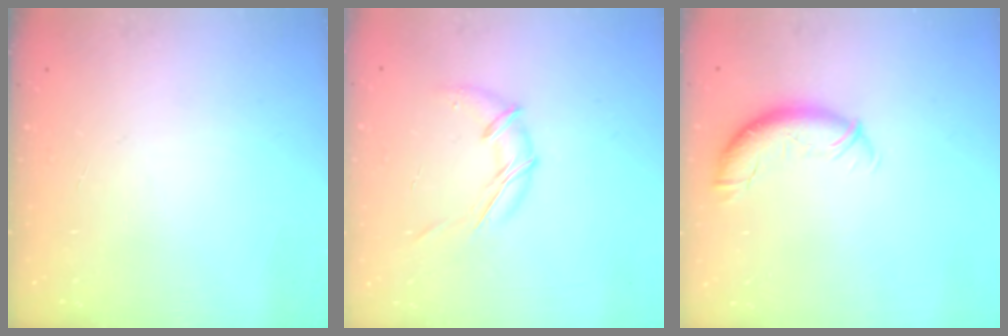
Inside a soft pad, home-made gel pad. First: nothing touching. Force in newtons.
{"total": 9.5, "press": 9.4, "slide": 1.4}
{"total": 9.8, "press": 9.5, "slide": 2.3}